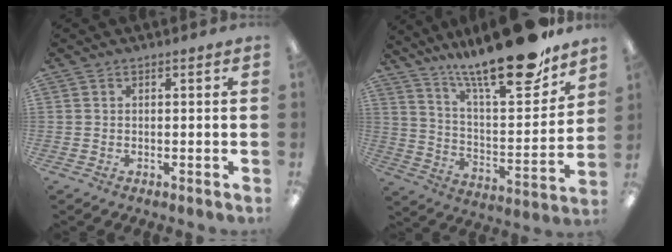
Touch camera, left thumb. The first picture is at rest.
{"total": 24.0, "force": [18.6, 5.3, 14.3], "torque": [-0.219, -0.128, 0.301]}